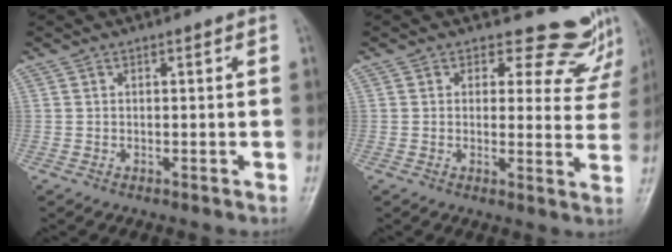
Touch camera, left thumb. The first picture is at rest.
{"total": 9.0, "force": [8.0, 4.0, 0.1], "torque": [0.047, -0.061, 0.071]}